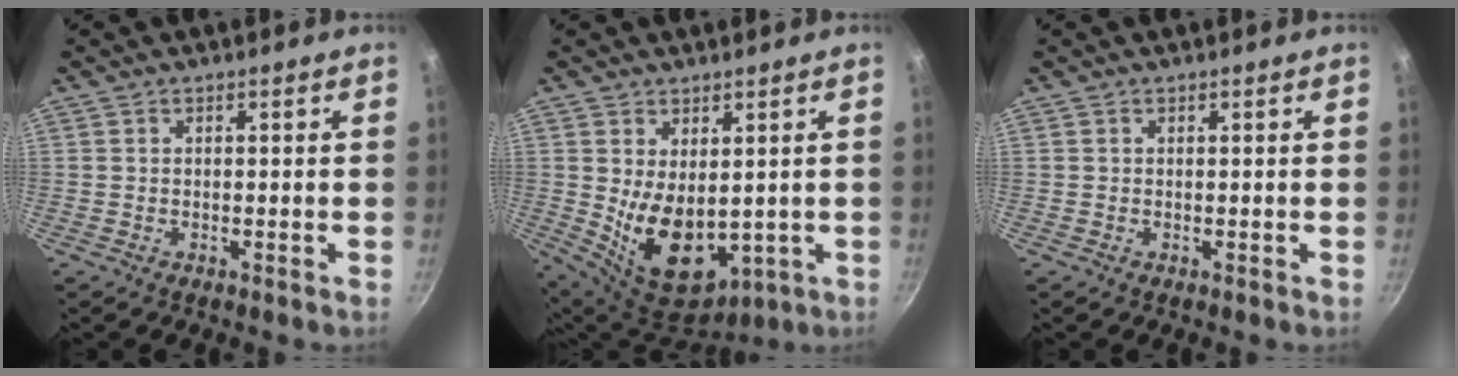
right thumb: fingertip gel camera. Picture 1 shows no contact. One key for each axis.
{"total": 13.3, "fx": -0.7, "fy": 7.9, "fz": 10.7, "tx": -0.162, "ty": -0.019, "tz": 0.023}
{"total": 0.0}